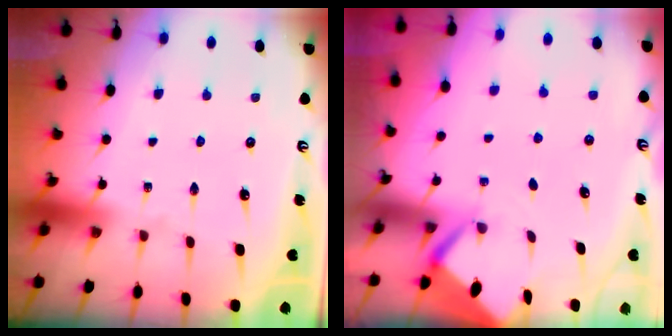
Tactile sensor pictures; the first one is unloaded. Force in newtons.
{"total": 2.6, "press": 2.6, "slide": 0.0}